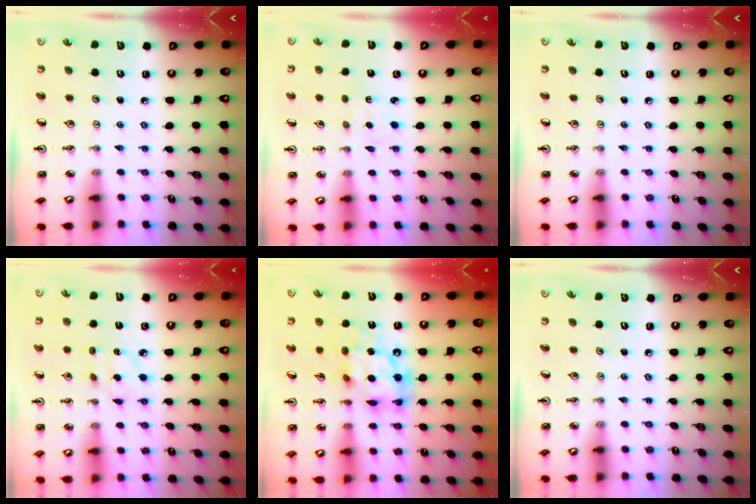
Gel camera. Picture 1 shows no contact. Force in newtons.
{"total": 1.4, "press": 1.4, "slide": 0.2}
{"total": 0.0}
{"total": 3.9, "press": 3.9, "slide": 0.3}
{"total": 14.5, "press": 14.4, "slide": 1.8}
{"total": 0.0}